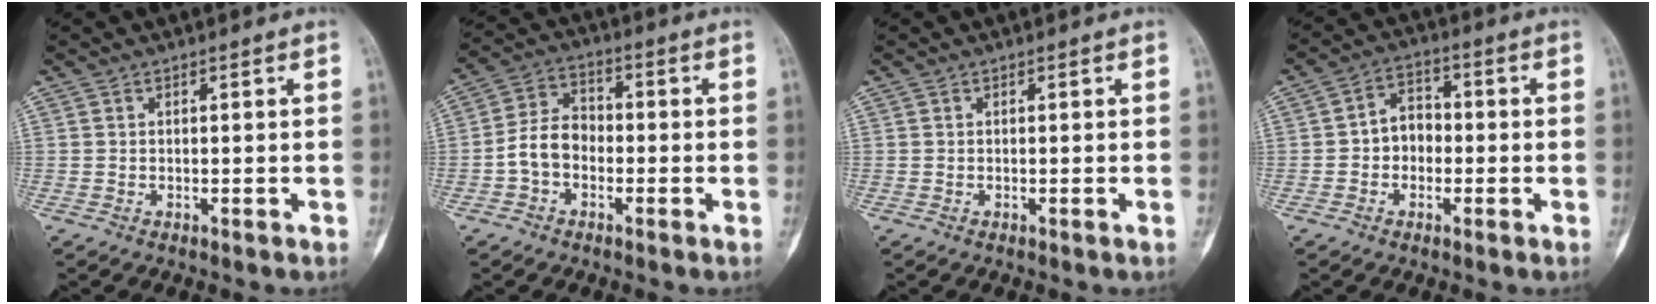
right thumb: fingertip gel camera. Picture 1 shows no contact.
{"total": 7.4, "force": [-1.9, 5.5, 4.6], "torque": [-0.075, 0.032, -0.047]}
{"total": 0.0}
{"total": 6.0, "force": [-0.8, 4.8, 3.5], "torque": [-0.027, 0.022, -0.025]}